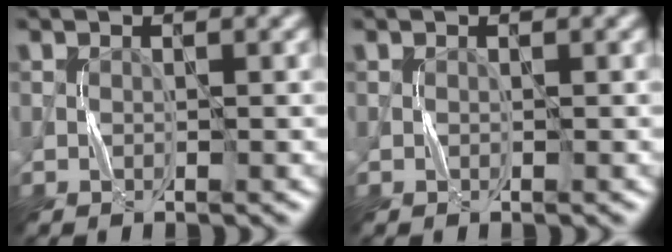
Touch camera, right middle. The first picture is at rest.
{"total": 0.0}